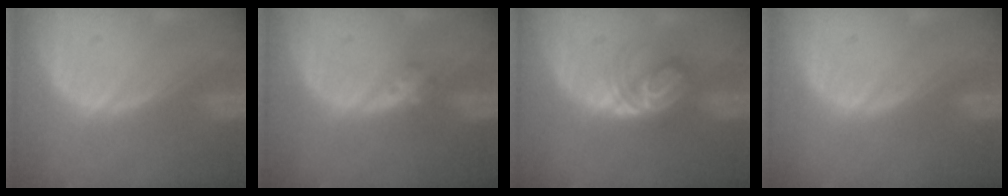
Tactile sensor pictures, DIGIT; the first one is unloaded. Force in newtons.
{"total": 1.8, "press": 1.5, "slide": 0.9}
{"total": 6.0, "press": 5.0, "slide": 3.2}
{"total": 0.0}